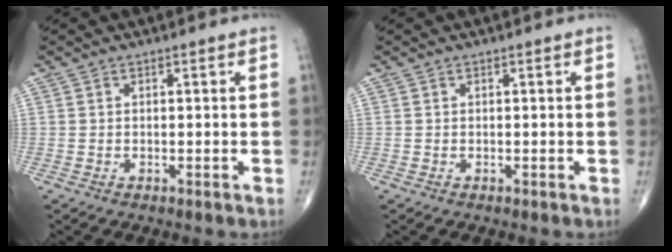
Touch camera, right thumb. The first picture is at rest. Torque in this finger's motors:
{"motor_torque": [-0.05, 0.05, 0.00, 0.00, 0.03]}